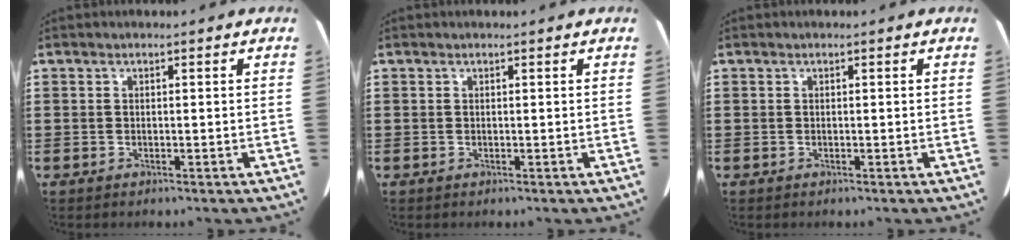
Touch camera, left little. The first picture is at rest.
{"total": 0.0}
{"total": 0.0}